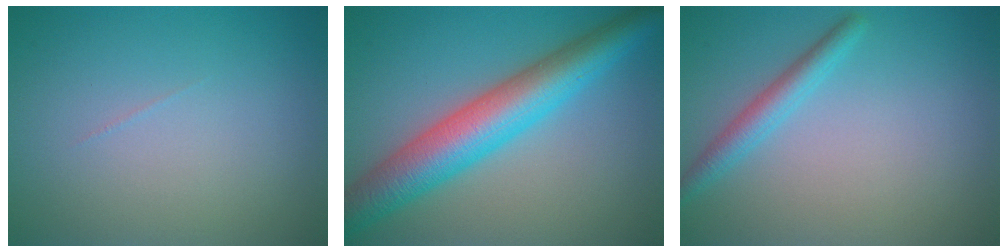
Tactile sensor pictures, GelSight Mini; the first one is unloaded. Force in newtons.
{"total": 8.0, "press": 8.0, "slide": 0.3}
{"total": 2.3, "press": 2.3, "slide": 0.1}